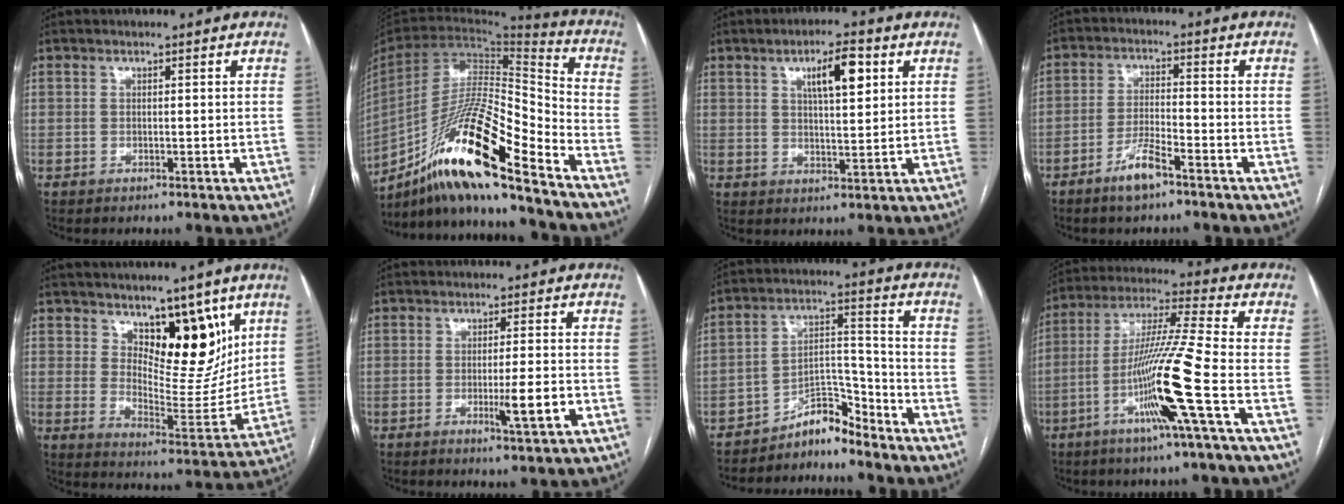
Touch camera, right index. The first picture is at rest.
{"total": 20.8, "force": [-14.2, 1.4, 15.1], "torque": [-0.298, -0.014, -0.262]}
{"total": 7.1, "force": [3.0, 1.7, 6.2], "torque": [-0.104, 0.008, 0.050]}
{"total": 5.5, "force": [-3.8, 0.8, 3.9], "torque": [-0.079, -0.001, -0.070]}
{"total": 11.9, "force": [6.7, 5.2, 8.4], "torque": [-0.108, -0.014, 0.119]}
{"total": 5.4, "force": [-1.8, -0.3, 5.0], "torque": [-0.082, -0.010, -0.026]}
{"total": 6.2, "force": [-5.9, 1.6, 1.1], "torque": [-0.003, 0.042, -0.103]}
{"total": 14.5, "force": [-5.5, -1.8, 13.3], "torque": [-0.260, -0.008, -0.108]}